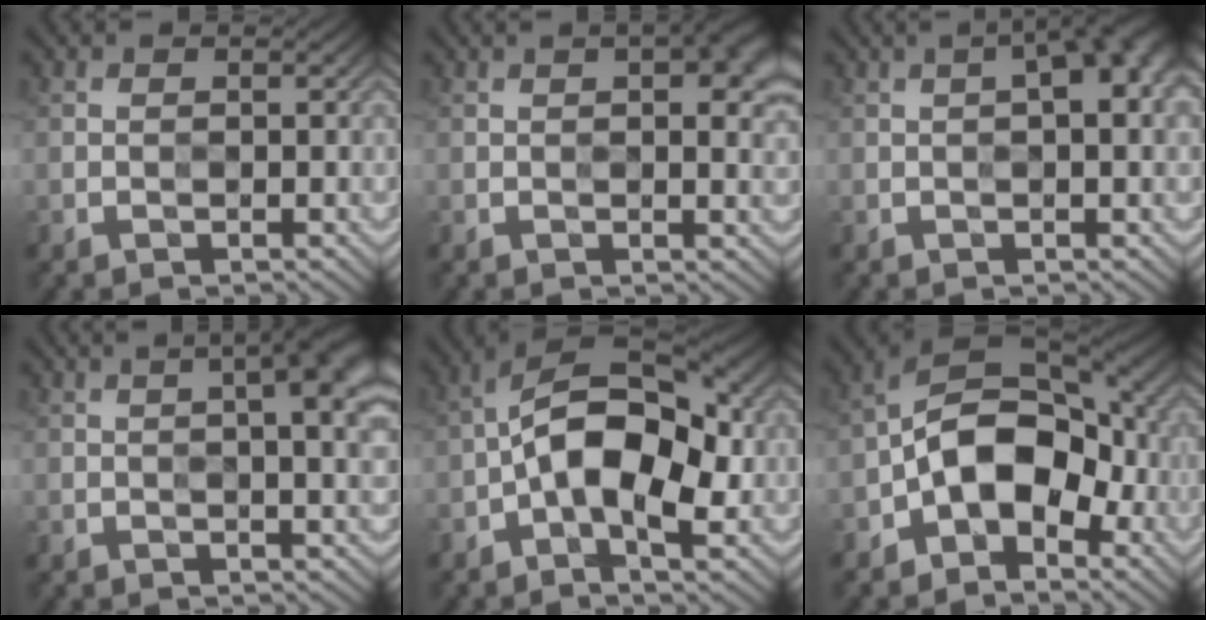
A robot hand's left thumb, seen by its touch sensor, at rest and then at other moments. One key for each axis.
{"total": 5.0, "fx": 1.5, "fy": 1.7, "fz": 4.5, "tx": -0.047, "ty": 0.012, "tz": 0.012}
{"total": 4.7, "fx": 1.2, "fy": 1.5, "fz": 4.3, "tx": -0.052, "ty": 0.017, "tz": 0.005}
{"total": 7.2, "fx": 2.4, "fy": 1.9, "fz": 6.5, "tx": -0.062, "ty": 0.020, "tz": 0.019}
{"total": 11.9, "fx": -1.2, "fy": 6.2, "fz": 10.1, "tx": -0.171, "ty": 0.023, "tz": -0.033}
{"total": 11.5, "fx": -3.1, "fy": 7.0, "fz": 8.6, "tx": -0.144, "ty": 0.005, "tz": -0.071}